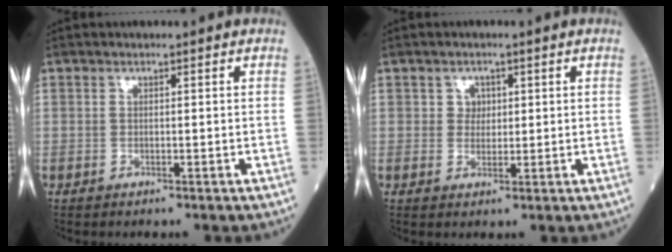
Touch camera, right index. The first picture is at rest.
{"total": 2.0, "force": [0.6, 1.8, 0.7], "torque": [-0.004, 0.000, 0.005]}